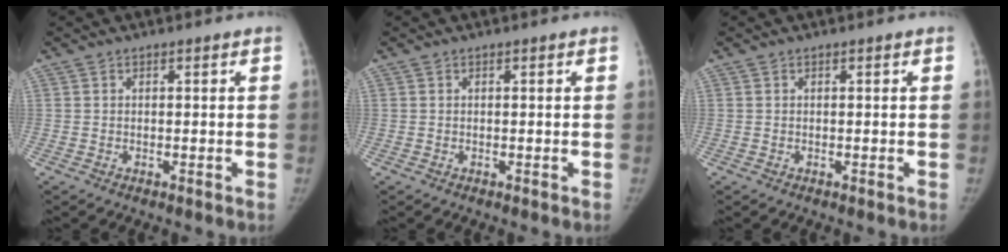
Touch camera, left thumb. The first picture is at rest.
{"total": 0.0}
{"total": 0.0}